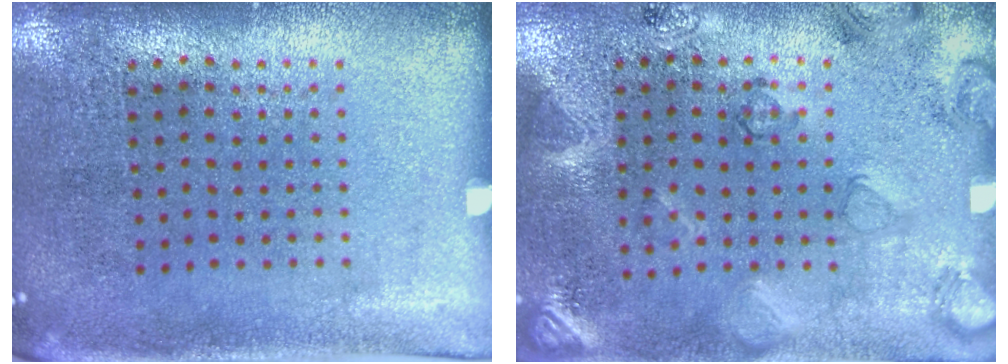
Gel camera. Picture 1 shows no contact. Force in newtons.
{"total": 2.3, "press": 1.8, "slide": 1.4}